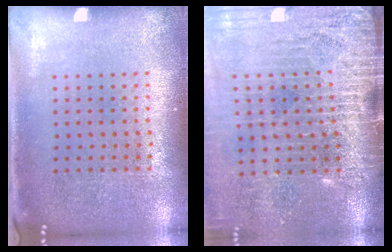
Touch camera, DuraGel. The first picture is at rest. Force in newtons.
{"total": 4.2, "press": 3.6, "slide": 2.1}